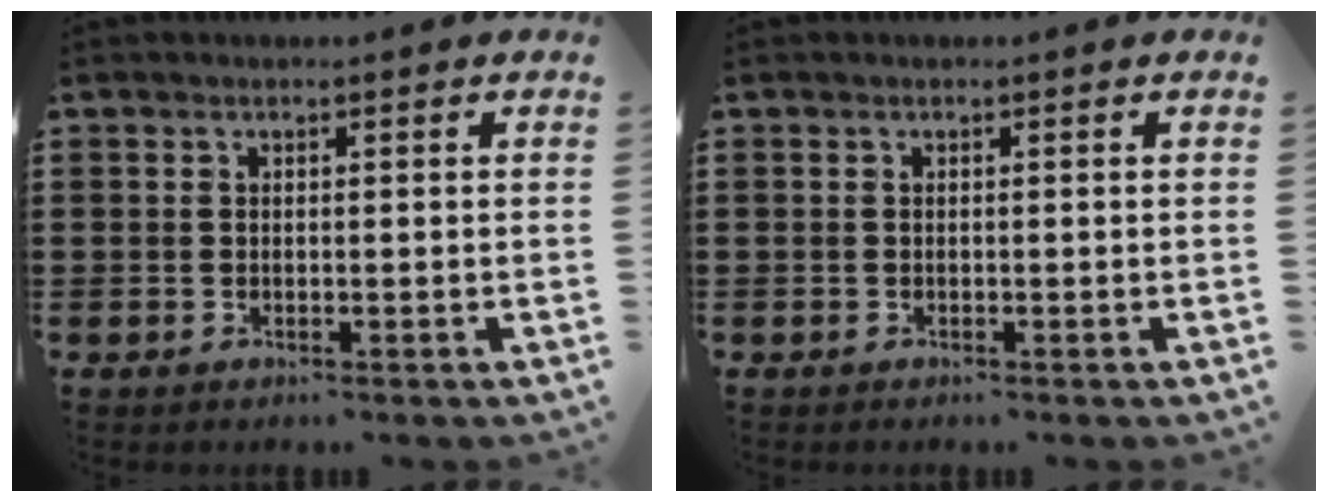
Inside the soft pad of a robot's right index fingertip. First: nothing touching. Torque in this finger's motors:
{"motor_torque": [-0.02, 0.02, 0.00, 0.02]}